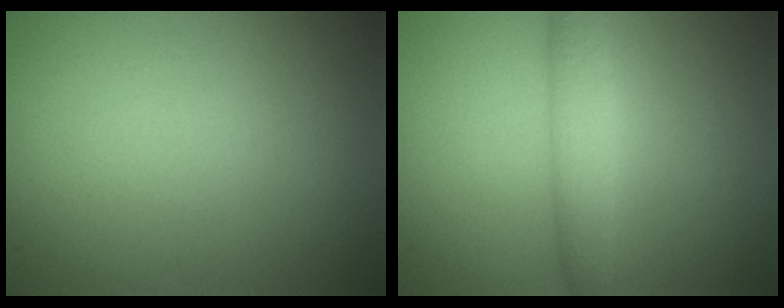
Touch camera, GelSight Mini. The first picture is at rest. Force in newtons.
{"total": 2.9, "press": 2.9, "slide": 0.1}